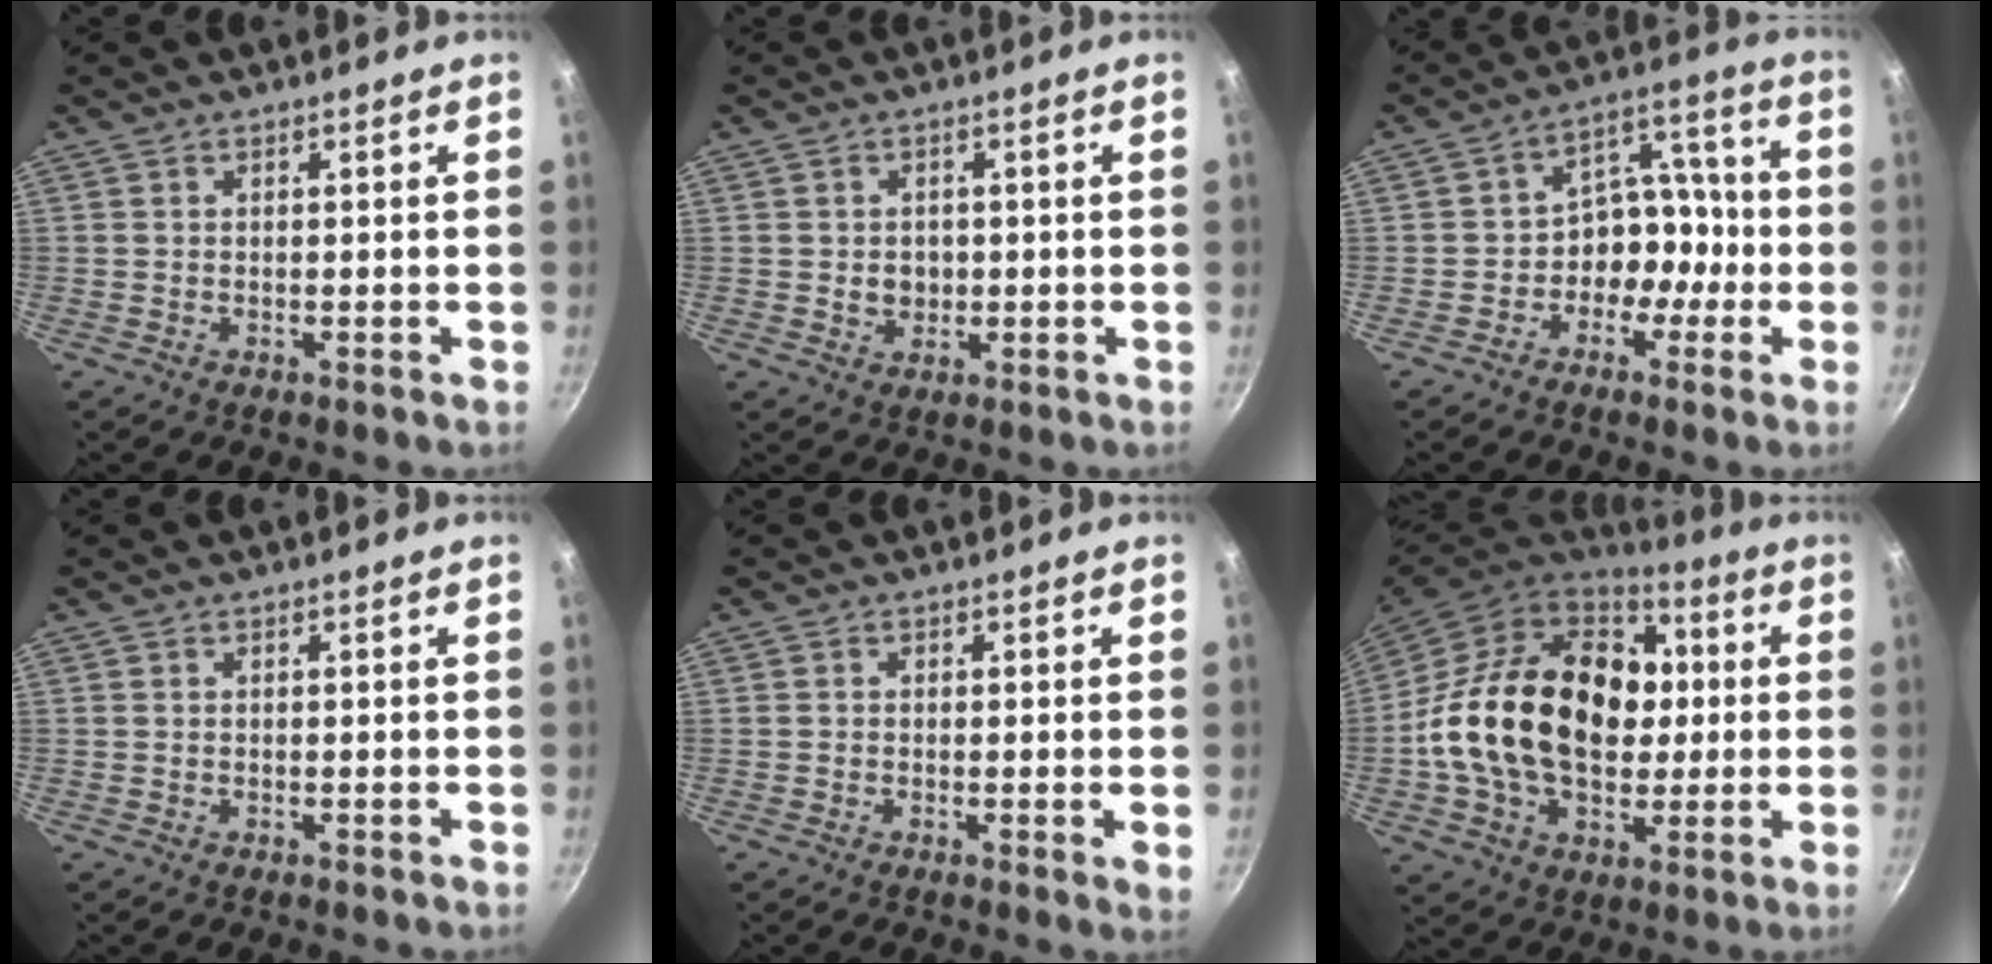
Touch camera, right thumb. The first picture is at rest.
{"total": 3.1, "force": [-0.1, 2.7, 1.5], "torque": [-0.013, 0.001, 0.001]}
{"total": 9.6, "force": [-3.0, 7.4, 5.2], "torque": [-0.016, 0.061, -0.054]}
{"total": 0.0}
{"total": 1.7, "force": [-0.1, 0.1, 1.7], "torque": [-0.027, -0.006, -0.006]}
{"total": 26.8, "force": [1.3, 18.8, 19.1], "torque": [-0.294, 0.029, 0.024]}